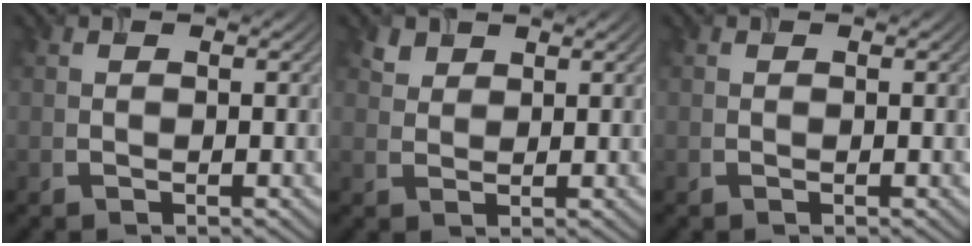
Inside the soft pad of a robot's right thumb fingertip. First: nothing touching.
{"total": 1.8, "force": [1.4, 1.1, 0.5], "torque": [-0.014, 0.000, 0.029]}
{"total": 0.0}